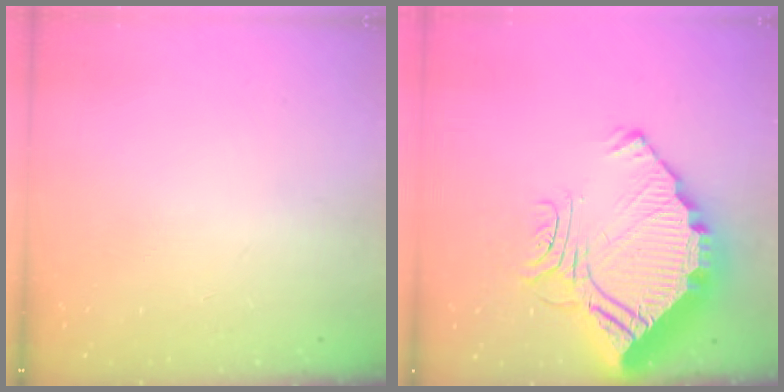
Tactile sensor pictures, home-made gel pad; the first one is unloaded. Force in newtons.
{"total": 20.4, "press": 20.3, "slide": 1.8}